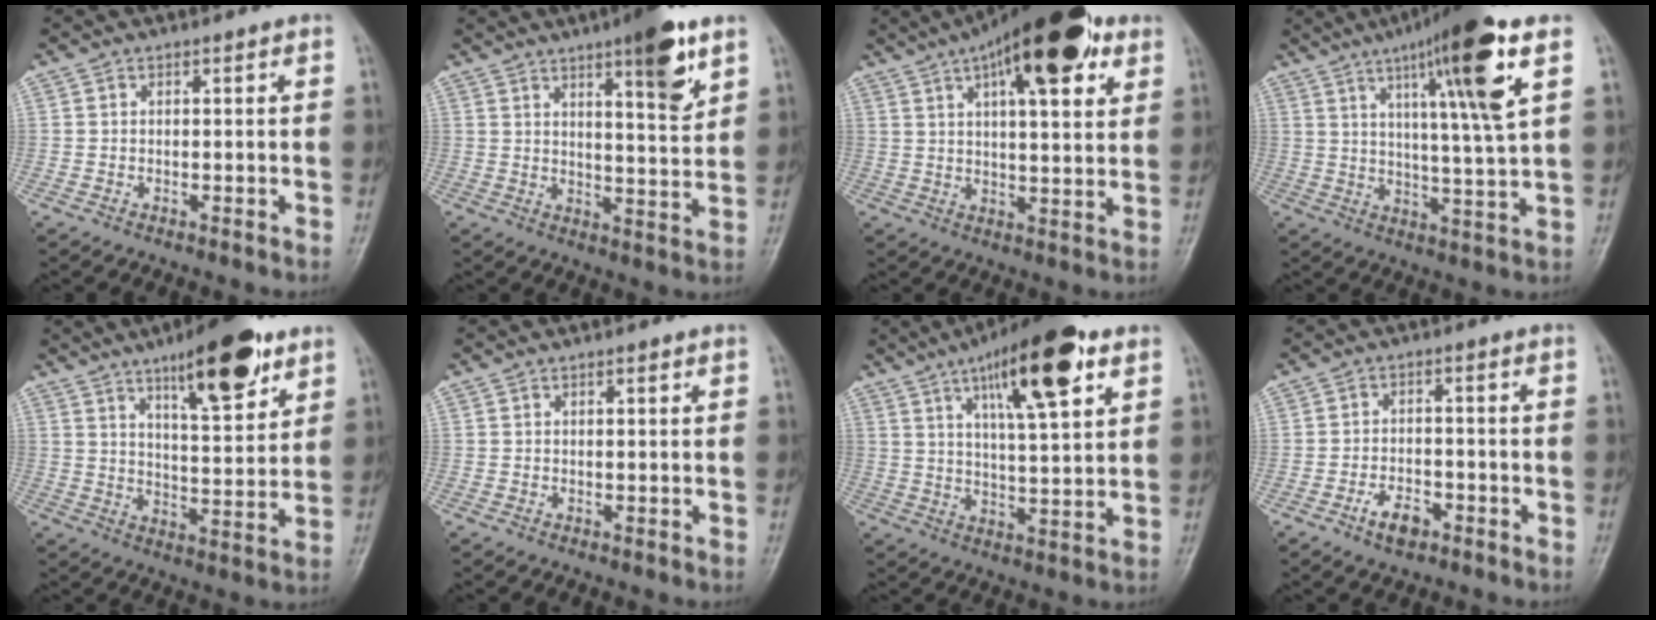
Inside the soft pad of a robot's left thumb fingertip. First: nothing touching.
{"total": 11.0, "force": [6.3, 2.5, 8.7], "torque": [-0.108, -0.035, 0.088]}
{"total": 19.6, "force": [10.1, 7.0, 15.3], "torque": [-0.214, -0.011, 0.152]}
{"total": 16.4, "force": [7.4, 1.3, 14.5], "torque": [-0.235, -0.022, 0.114]}
{"total": 15.1, "force": [9.1, 4.7, 11.1], "torque": [-0.137, -0.049, 0.140]}
{"total": 1.1, "force": [0.5, 0.4, 0.8], "torque": [-0.011, 0.001, 0.006]}
{"total": 17.2, "force": [8.7, 4.7, 14.1], "torque": [-0.202, -0.024, 0.139]}
{"total": 4.8, "force": [-2.8, 2.5, 2.9], "torque": [-0.044, 0.017, -0.048]}